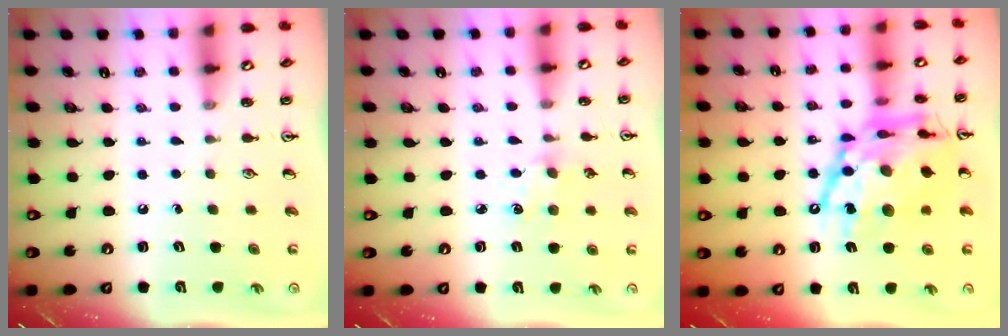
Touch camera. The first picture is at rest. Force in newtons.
{"total": 6.1, "press": 6.1, "slide": 0.7}
{"total": 22.7, "press": 22.6, "slide": 1.9}